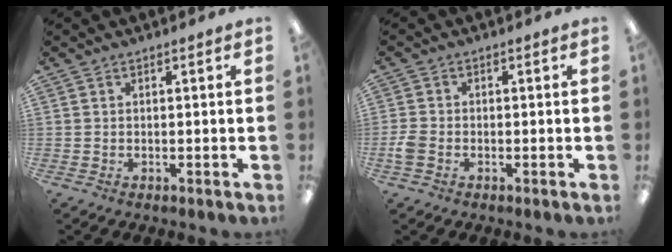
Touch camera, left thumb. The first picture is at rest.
{"total": 2.9, "force": [-0.9, 2.1, 1.8], "torque": [-0.037, 0.005, -0.017]}